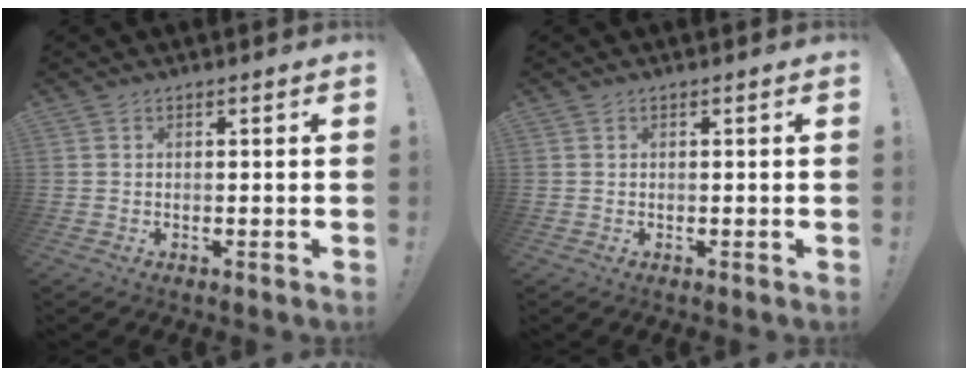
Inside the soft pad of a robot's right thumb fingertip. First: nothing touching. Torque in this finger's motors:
{"motor_torque": [-0.07, 0.13, -0.18, 0.09, -0.03]}